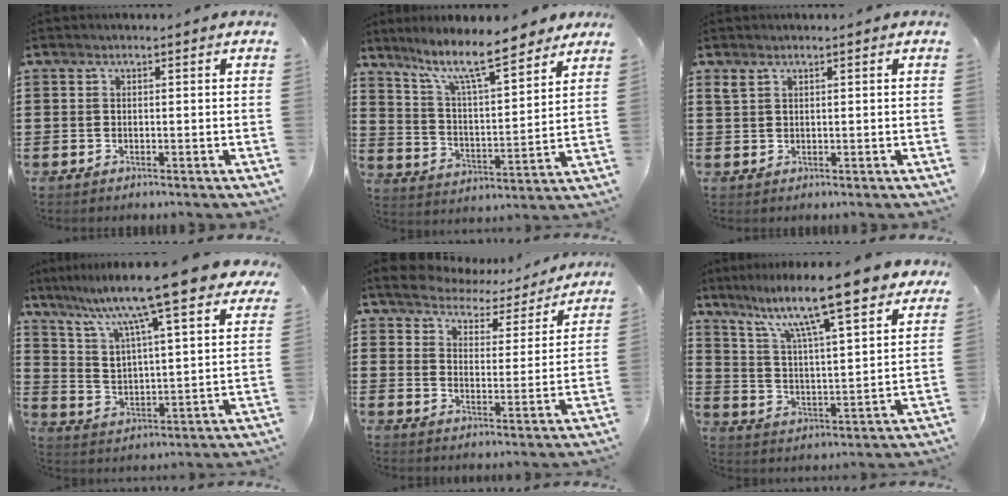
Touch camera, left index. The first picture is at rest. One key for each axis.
{"total": 10.0, "fx": 8.3, "fy": 1.4, "fz": 5.5, "tx": -0.127, "ty": -0.040, "tz": 0.140}
{"total": 1.1, "fx": 0.8, "fy": 0.5, "fz": 0.6, "tx": -0.015, "ty": 0.001, "tz": 0.015}
{"total": 11.6, "fx": 9.6, "fy": 0.0, "fz": 6.5, "tx": -0.155, "ty": -0.064, "tz": 0.153}
{"total": 4.5, "fx": 4.5, "fy": 0.4, "fz": 0.1, "tx": -0.031, "ty": -0.036, "tz": 0.074}
{"total": 12.3, "fx": 10.0, "fy": 0.7, "fz": 7.1, "tx": -0.157, "ty": -0.064, "tz": 0.162}